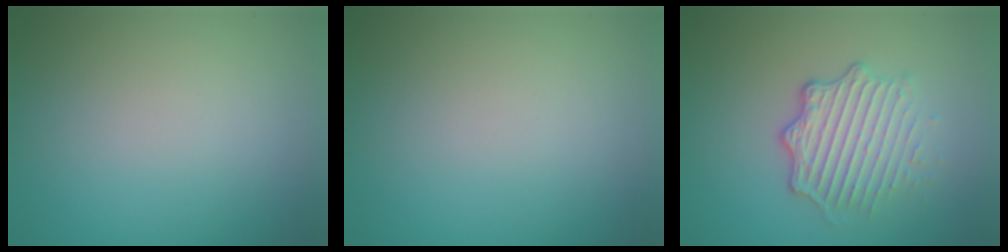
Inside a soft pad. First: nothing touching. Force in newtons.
{"total": 0.0}
{"total": 4.7, "press": 3.3, "slide": 3.3}